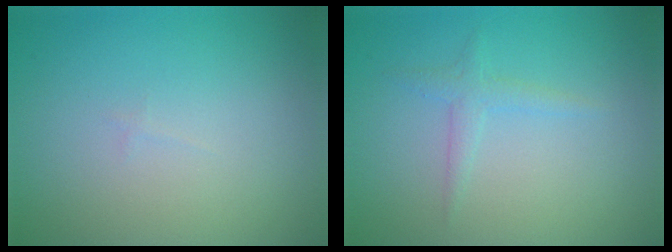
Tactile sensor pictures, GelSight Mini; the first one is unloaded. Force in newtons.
{"total": 1.3, "press": 1.3, "slide": 0.1}